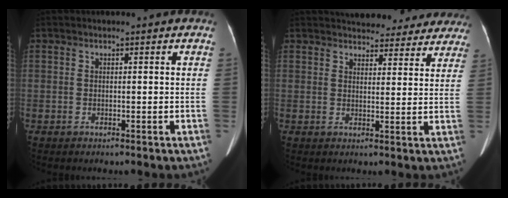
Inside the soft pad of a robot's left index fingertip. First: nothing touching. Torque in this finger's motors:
{"motor_torque": [0.79, -0.78, 0.11, 0.05]}